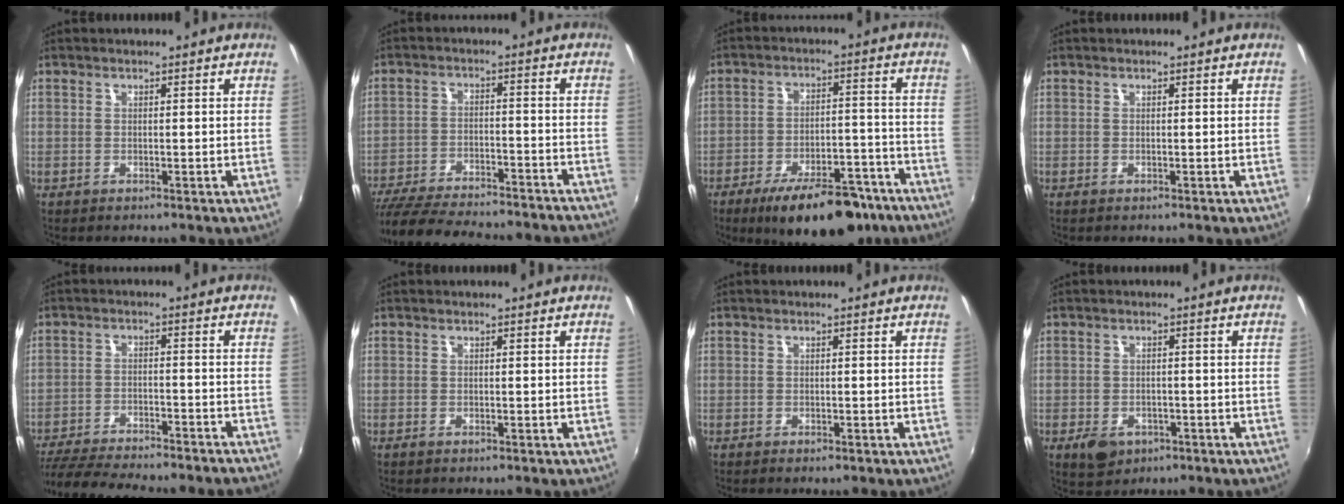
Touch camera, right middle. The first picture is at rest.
{"total": 25.5, "force": [-22.3, 5.4, 11.1], "torque": [-0.220, -0.034, -0.310]}
{"total": 16.6, "force": [-12.3, 6.4, 9.2], "torque": [-0.142, 0.005, -0.164]}
{"total": 0.0}
{"total": 18.4, "force": [-16.2, 2.5, 8.4], "torque": [-0.170, -0.029, -0.240]}
{"total": 0.0}
{"total": 0.8, "force": [-0.6, 0.4, 0.4], "torque": [-0.009, -0.002, -0.010]}
{"total": 5.2, "force": [-2.6, 3.7, 2.5], "torque": [-0.057, -0.007, -0.035]}